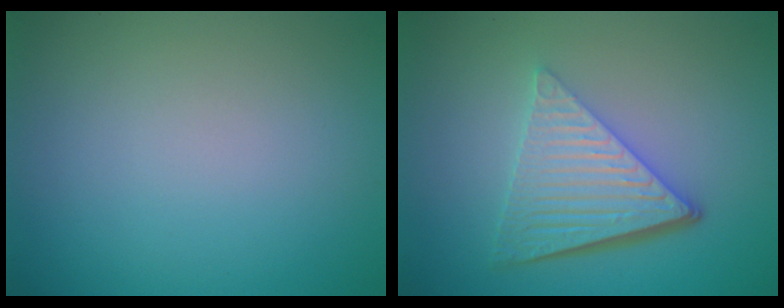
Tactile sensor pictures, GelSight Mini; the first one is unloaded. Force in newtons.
{"total": 6.5, "press": 4.3, "slide": 4.9}